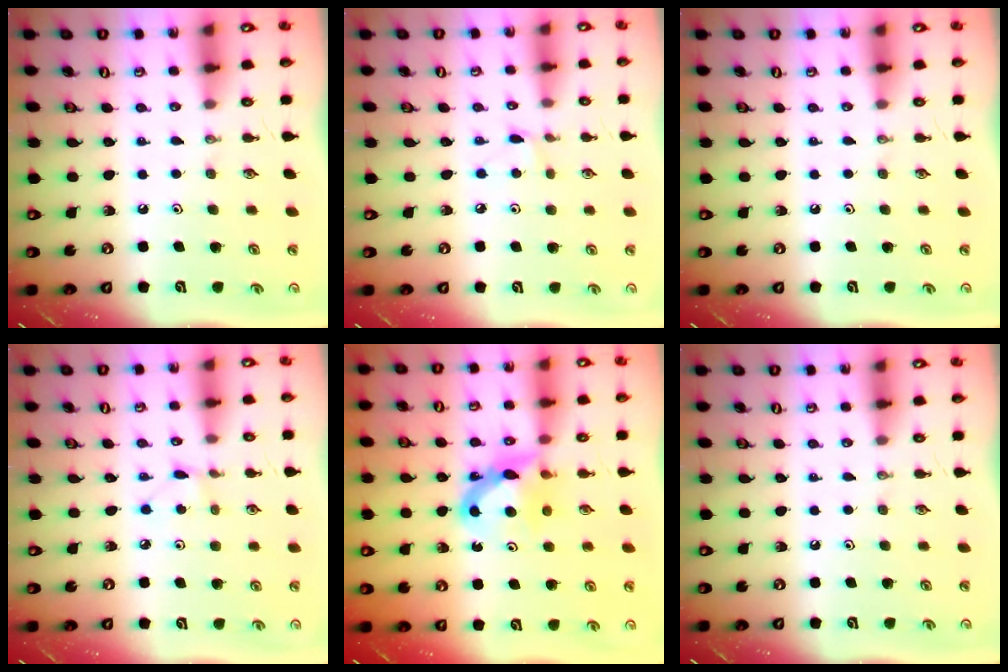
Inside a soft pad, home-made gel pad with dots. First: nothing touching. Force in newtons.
{"total": 3.6, "press": 3.5, "slide": 0.4}
{"total": 0.0}
{"total": 3.0, "press": 3.0, "slide": 0.4}
{"total": 7.4, "press": 7.3, "slide": 0.5}
{"total": 0.0}